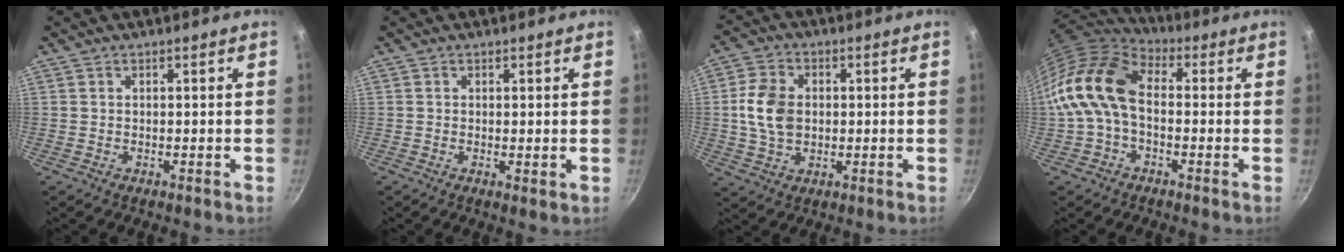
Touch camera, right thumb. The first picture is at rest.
{"total": 1.0, "force": [0.2, 0.3, 0.9], "torque": [-0.014, -0.010, 0.000]}
{"total": 9.2, "force": [0.5, 6.7, 6.3], "torque": [-0.108, 0.008, 0.005]}
{"total": 14.3, "force": [-0.9, 9.4, 10.8], "torque": [-0.190, 0.038, -0.035]}